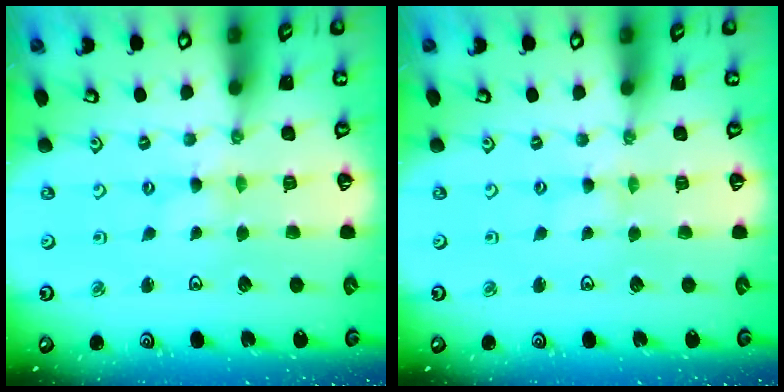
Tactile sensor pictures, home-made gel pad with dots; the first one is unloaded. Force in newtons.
{"total": 1.0, "press": 1.0, "slide": 0.2}